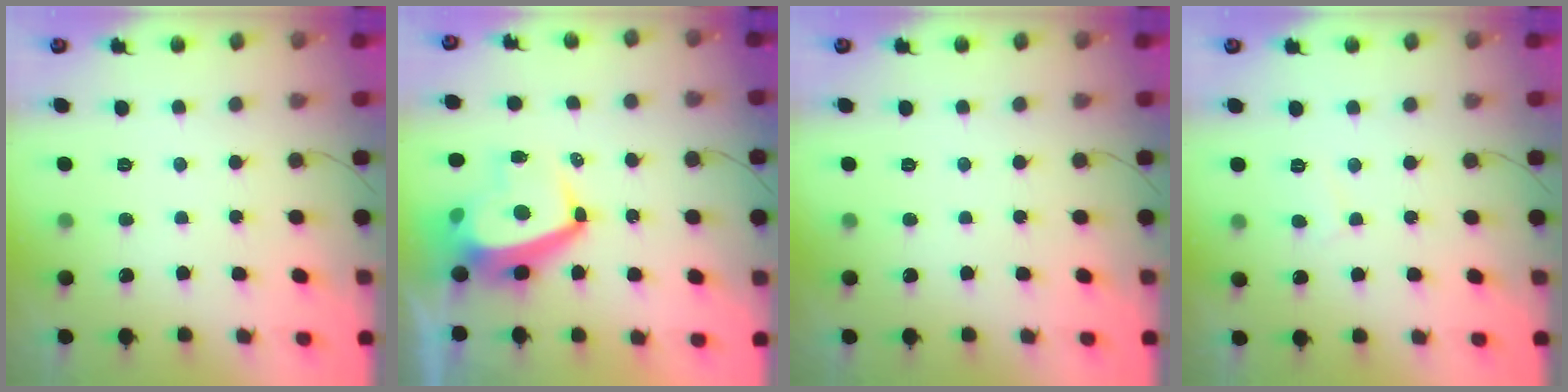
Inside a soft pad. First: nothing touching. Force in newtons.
{"total": 11.5, "press": 11.4, "slide": 1.6}
{"total": 0.0}
{"total": 2.6, "press": 2.6, "slide": 0.2}